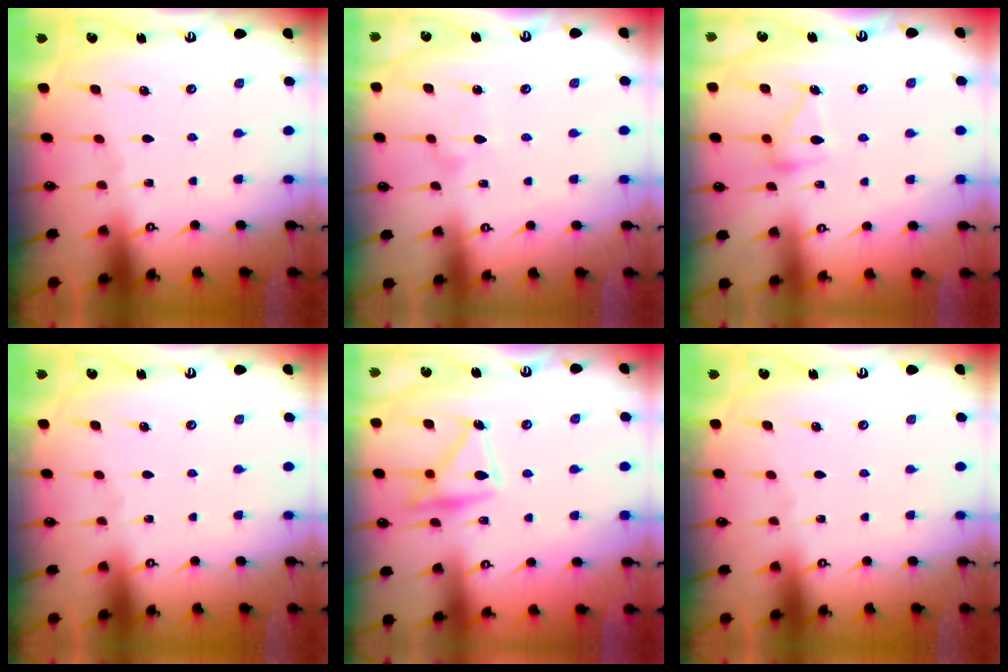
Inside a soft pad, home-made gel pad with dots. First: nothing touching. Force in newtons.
{"total": 3.7, "press": 3.7, "slide": 0.2}
{"total": 13.9, "press": 13.9, "slide": 0.5}
{"total": 0.0}
{"total": 17.0, "press": 17.0, "slide": 0.9}
{"total": 0.0}